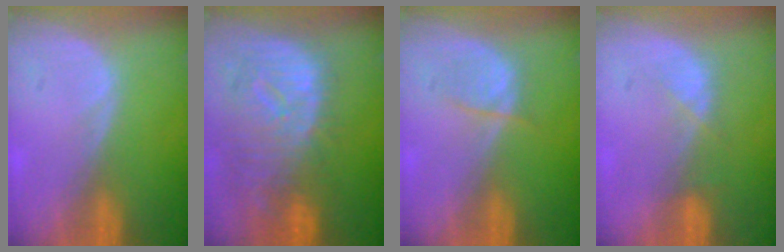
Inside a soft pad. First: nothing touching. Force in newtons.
{"total": 12.2, "press": 10.5, "slide": 6.1}
{"total": 2.1, "press": 2.1, "slide": 0.3}
{"total": 2.3, "press": 2.2, "slide": 0.7}